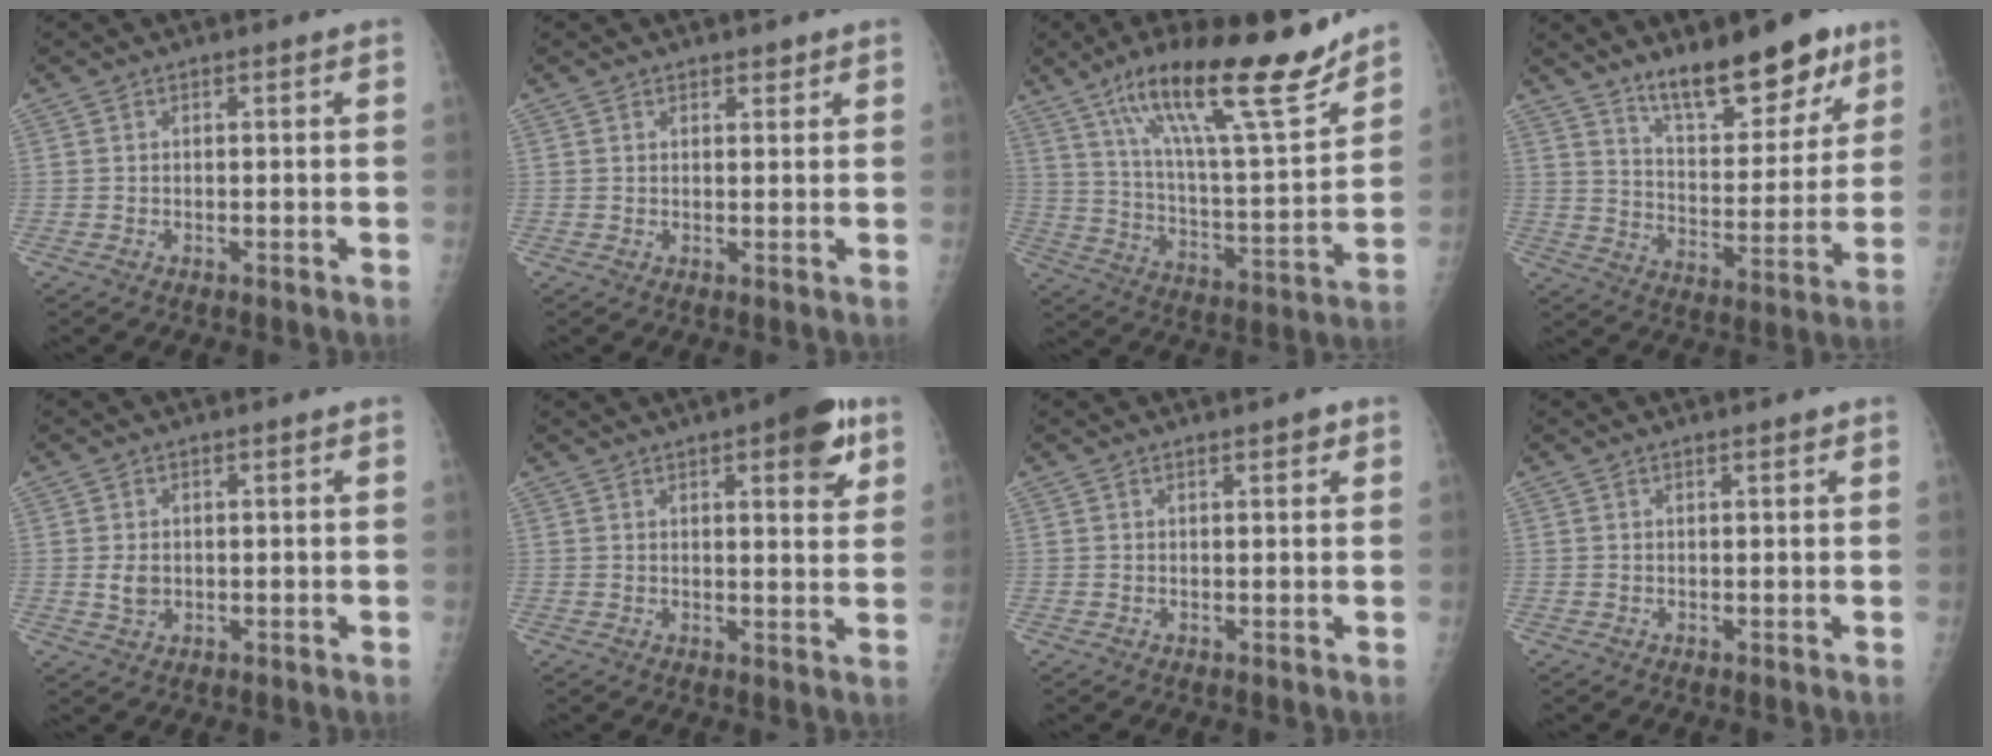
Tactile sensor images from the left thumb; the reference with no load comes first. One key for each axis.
{"total": 1.4, "fx": 1.1, "fy": 0.8, "fz": 0.3, "tx": 0.010, "ty": -0.007, "tz": 0.013}
{"total": 23.1, "fx": 15.7, "fy": 4.6, "fz": 16.3, "tx": -0.247, "ty": -0.067, "tz": 0.264}
{"total": 16.5, "fx": 11.7, "fy": 6.2, "fz": 9.8, "tx": -0.096, "ty": -0.079, "tz": 0.190}
{"total": 2.6, "fx": 0.2, "fy": 2.0, "fz": 1.7, "tx": -0.024, "ty": -0.004, "tz": 0.010}
{"total": 9.7, "fx": 4.9, "fy": 3.1, "fz": 7.7, "tx": -0.077, "ty": -0.016, "tz": 0.056}
{"total": 1.6, "fx": 1.0, "fy": 0.5, "fz": 1.1, "tx": -0.012, "ty": -0.004, "tz": 0.013}
{"total": 0.9, "fx": 0.7, "fy": 0.2, "fz": 0.5, "tx": -0.006, "ty": -0.003, "tz": 0.011}